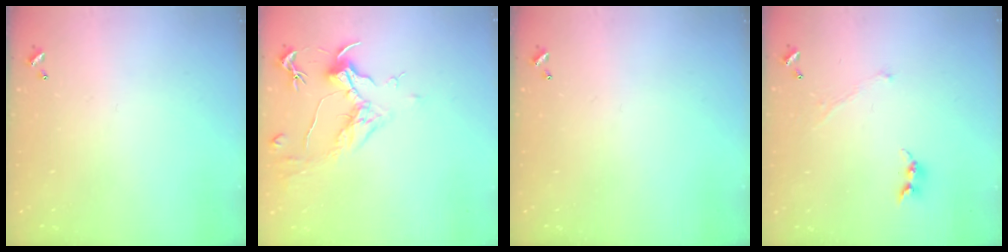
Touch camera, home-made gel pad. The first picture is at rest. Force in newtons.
{"total": 1.5, "press": 1.3, "slide": 0.8}
{"total": 0.0}
{"total": 0.8, "press": 0.7, "slide": 0.3}